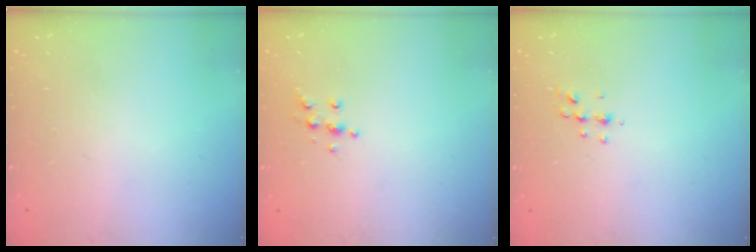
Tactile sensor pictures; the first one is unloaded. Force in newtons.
{"total": 5.6, "press": 5.6, "slide": 0.6}
{"total": 4.6, "press": 4.5, "slide": 1.0}